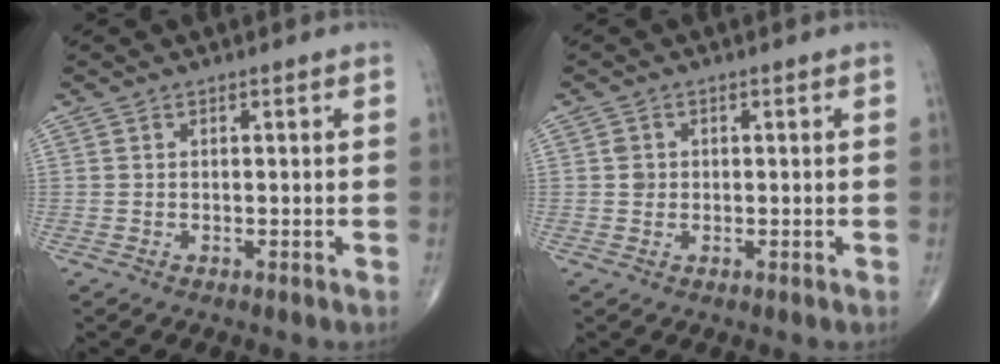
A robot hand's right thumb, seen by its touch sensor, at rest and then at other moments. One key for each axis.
{"total": 1.6, "fx": 0.1, "fy": 1.5, "fz": 0.7, "tx": -0.005, "ty": 0.002, "tz": 0.003}